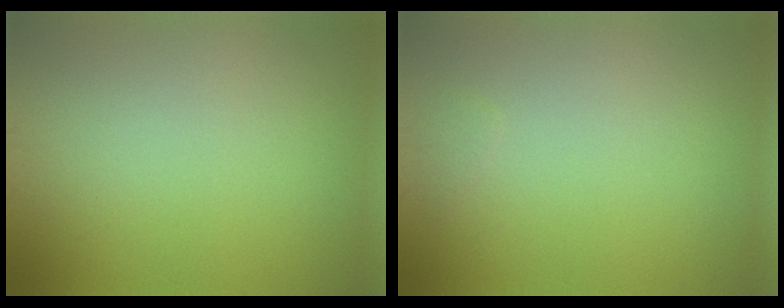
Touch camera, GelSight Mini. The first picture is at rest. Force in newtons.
{"total": 0.5, "press": 0.5, "slide": 0.1}